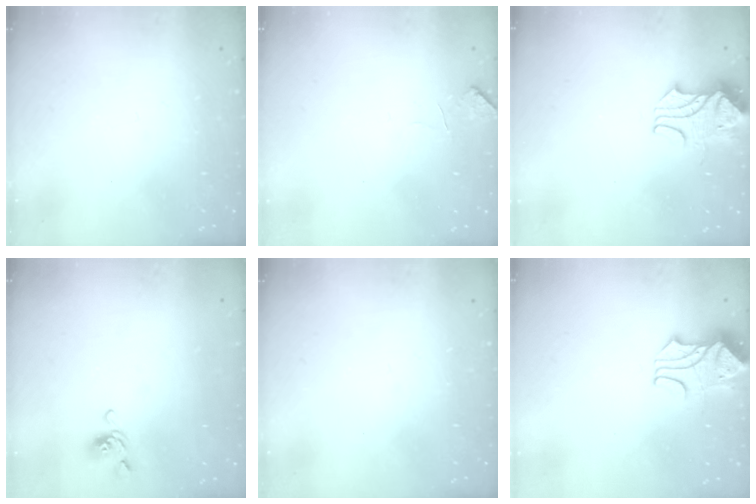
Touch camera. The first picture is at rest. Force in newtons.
{"total": 0.8, "press": 0.5, "slide": 0.6}
{"total": 2.4, "press": 2.3, "slide": 0.8}
{"total": 4.4, "press": 4.4, "slide": 0.4}
{"total": 0.0}
{"total": 1.8, "press": 1.4, "slide": 1.1}